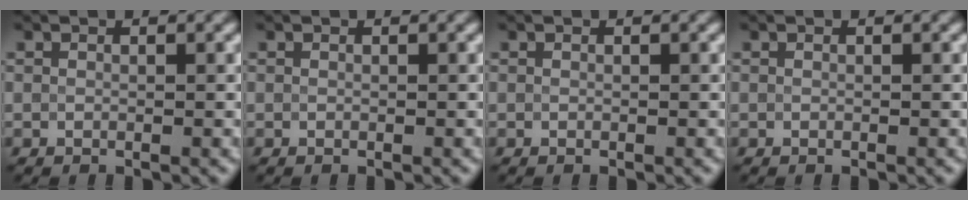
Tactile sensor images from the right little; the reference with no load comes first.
{"total": 0.0}
{"total": 0.0}
{"total": 0.0}